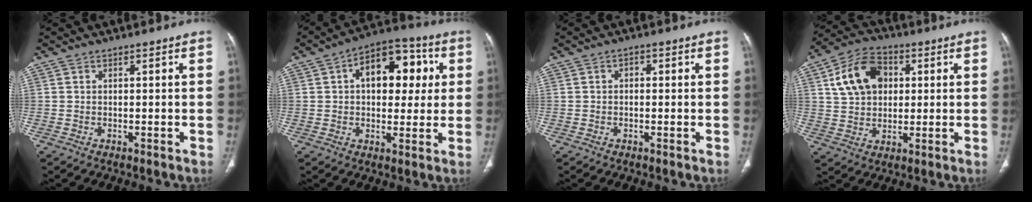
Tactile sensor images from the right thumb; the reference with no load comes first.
{"total": 15.0, "force": [3.4, 9.1, 11.4], "torque": [-0.116, 0.018, 0.045]}
{"total": 1.4, "force": [0.1, 1.0, 1.0], "torque": [-0.008, 0.006, -0.002]}
{"total": 12.7, "force": [3.3, 9.2, 8.0], "torque": [-0.120, 0.009, 0.055]}